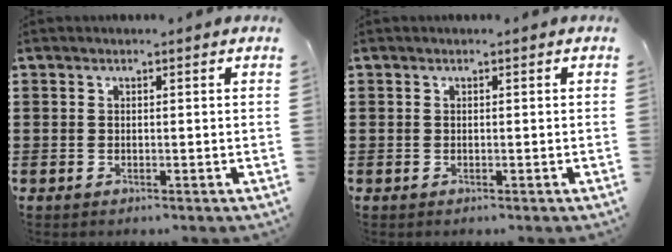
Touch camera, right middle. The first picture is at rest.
{"total": 0.0}